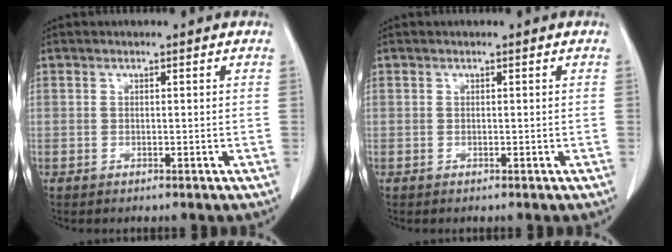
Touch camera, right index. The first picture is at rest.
{"total": 0.0}